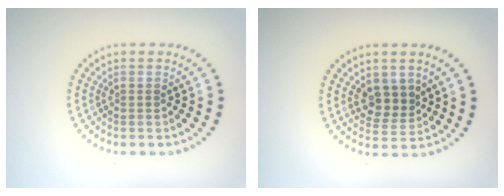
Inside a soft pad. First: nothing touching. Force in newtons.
{"total": 2.8, "press": 2.5, "slide": 1.3}